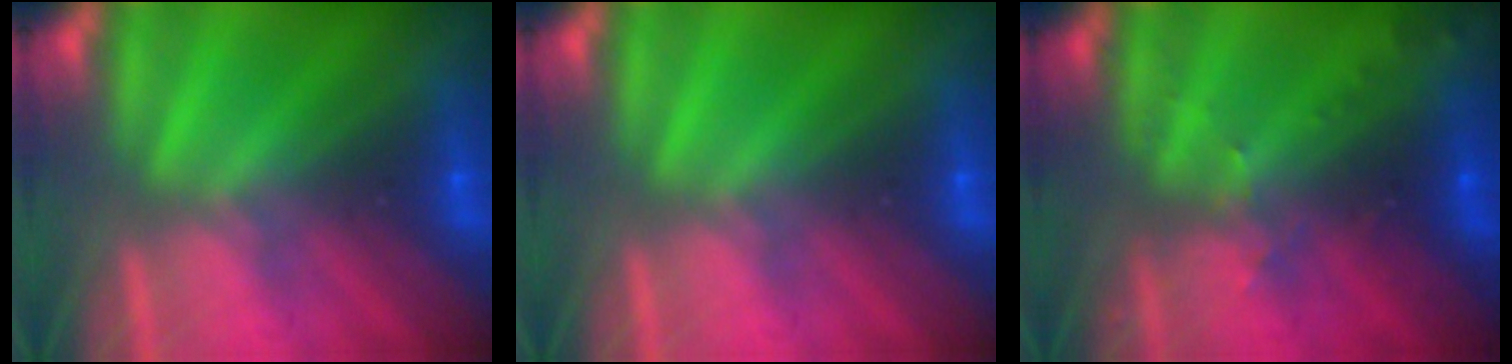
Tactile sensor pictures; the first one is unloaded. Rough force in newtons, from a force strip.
{"total": 0.0}
{"total": 3.0}